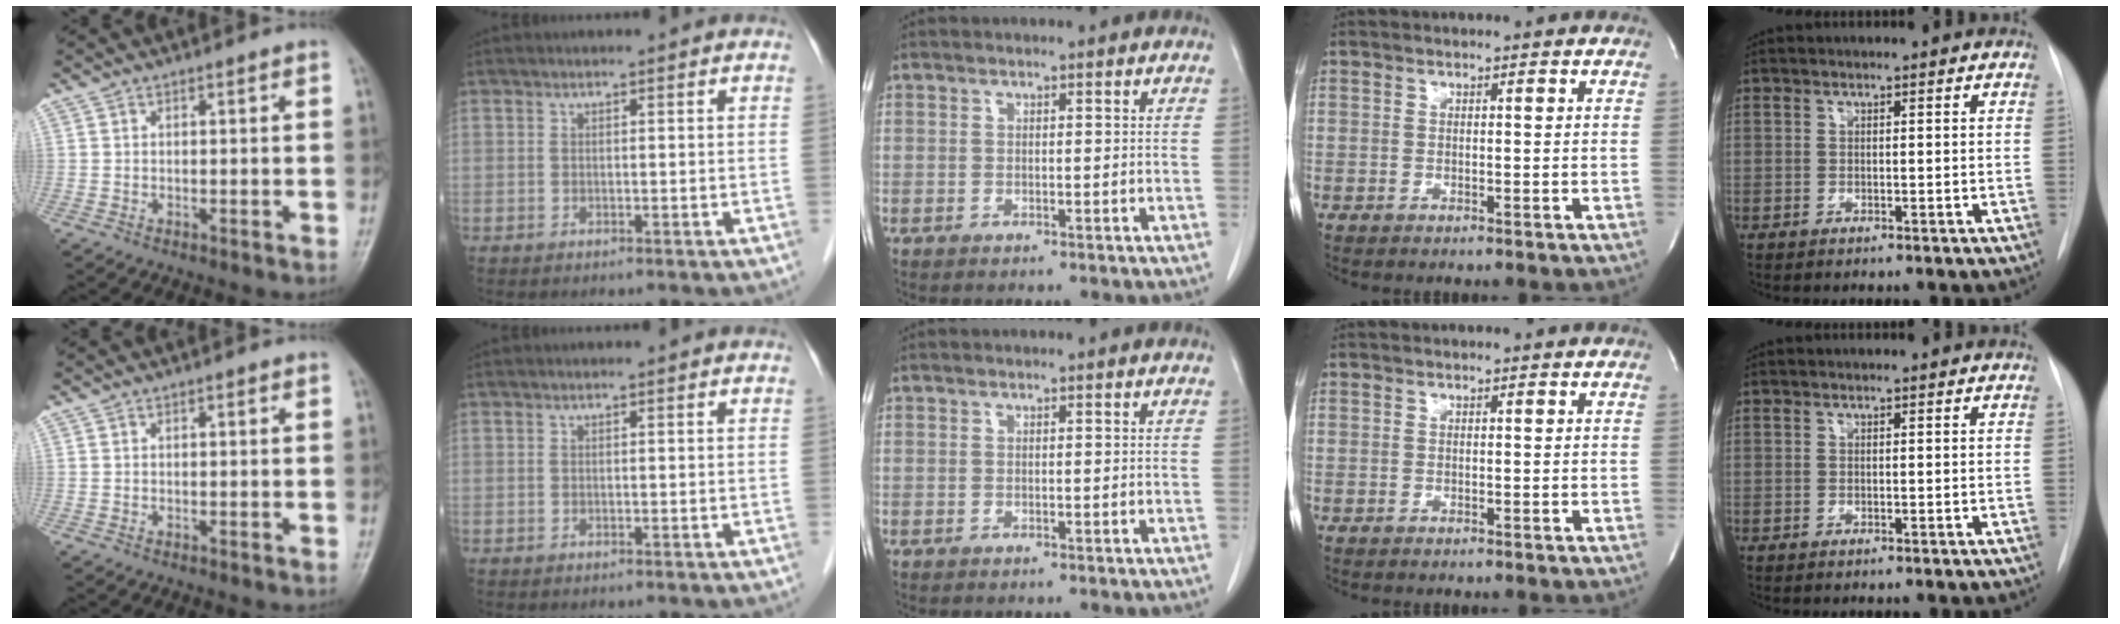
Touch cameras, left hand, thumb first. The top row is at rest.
{}